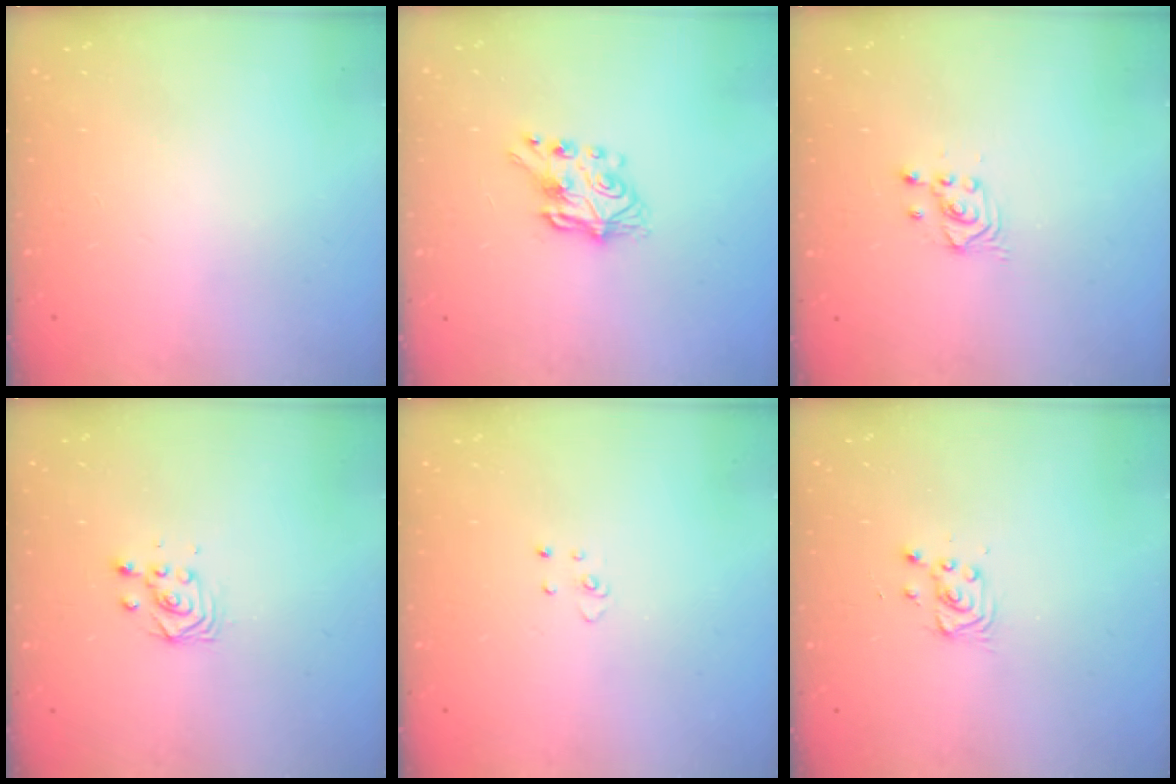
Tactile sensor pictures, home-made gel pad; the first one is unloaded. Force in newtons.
{"total": 6.9, "press": 6.9, "slide": 0.3}
{"total": 2.7, "press": 2.7, "slide": 0.2}
{"total": 2.9, "press": 2.9, "slide": 0.1}
{"total": 2.9, "press": 2.9, "slide": 0.2}
{"total": 2.8, "press": 2.8, "slide": 0.4}